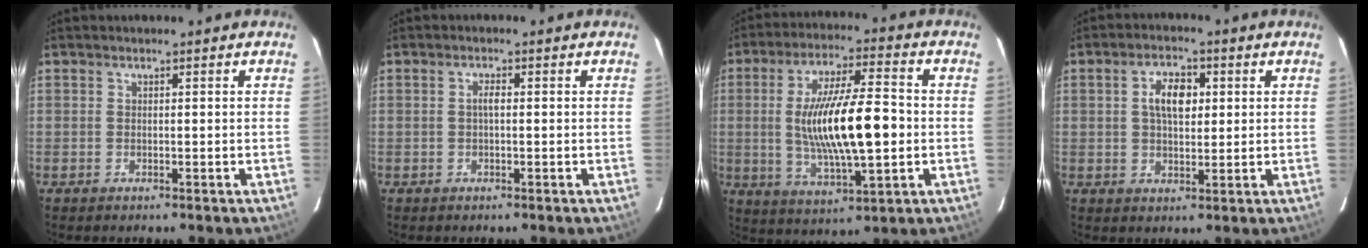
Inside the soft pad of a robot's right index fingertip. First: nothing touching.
{"total": 1.3, "force": [-0.1, 0.4, 1.2], "torque": [-0.023, 0.004, -0.003]}
{"total": 16.9, "force": [-1.1, 4.4, 16.3], "torque": [-0.295, -0.003, -0.009]}
{"total": 6.1, "force": [1.3, 3.4, 4.9], "torque": [-0.085, 0.013, 0.025]}